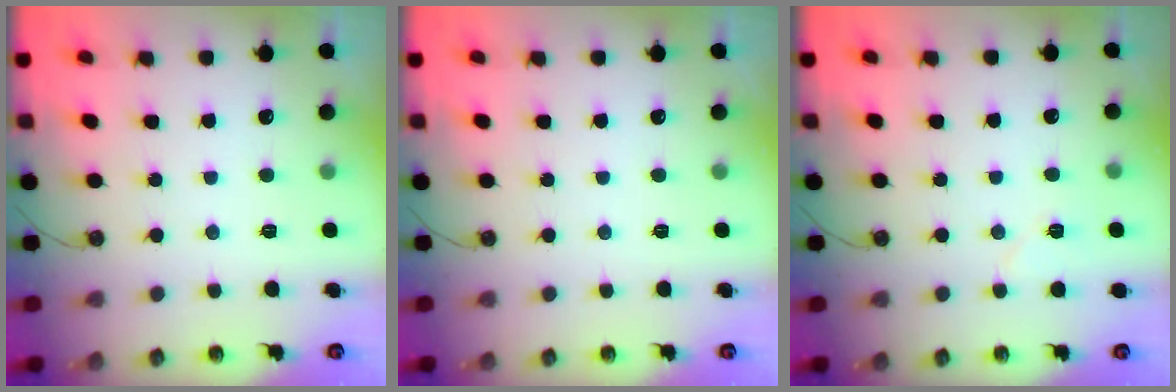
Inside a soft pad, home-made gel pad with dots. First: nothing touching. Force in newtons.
{"total": 0.0}
{"total": 5.0, "press": 5.0, "slide": 0.4}